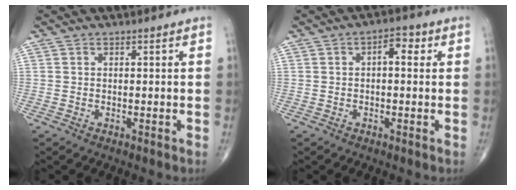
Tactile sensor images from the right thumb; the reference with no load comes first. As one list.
[{"total": 3.8, "force": [0.9, 1.9, 3.2], "torque": [-0.035, 0.011, 0.004]}]